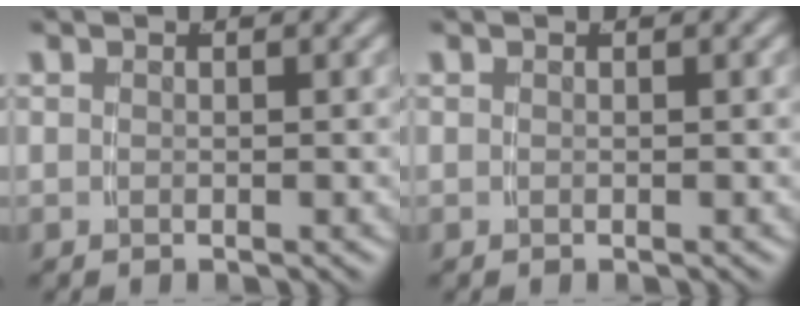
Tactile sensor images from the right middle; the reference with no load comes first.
{"total": 0.0}